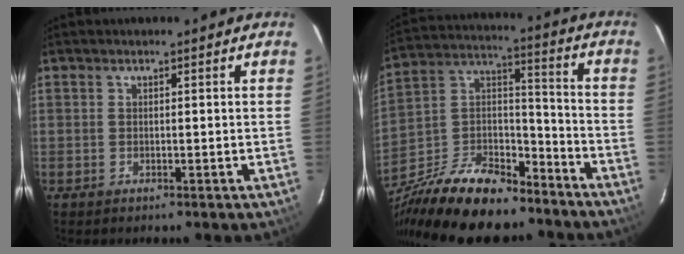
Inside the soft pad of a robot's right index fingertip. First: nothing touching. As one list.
[{"total": 23.8, "force": [-17.3, 10.3, 12.7], "torque": [-0.270, 0.018, -0.286]}]